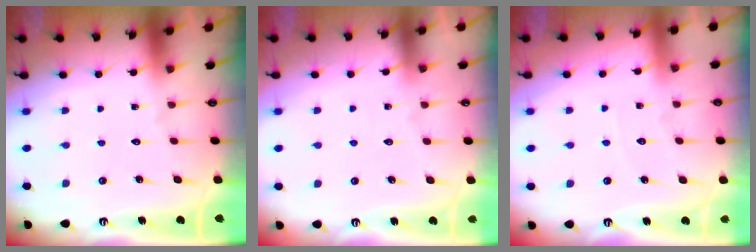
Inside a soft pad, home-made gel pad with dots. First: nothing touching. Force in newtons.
{"total": 5.1, "press": 5.1, "slide": 0.4}
{"total": 2.4, "press": 2.4, "slide": 0.4}